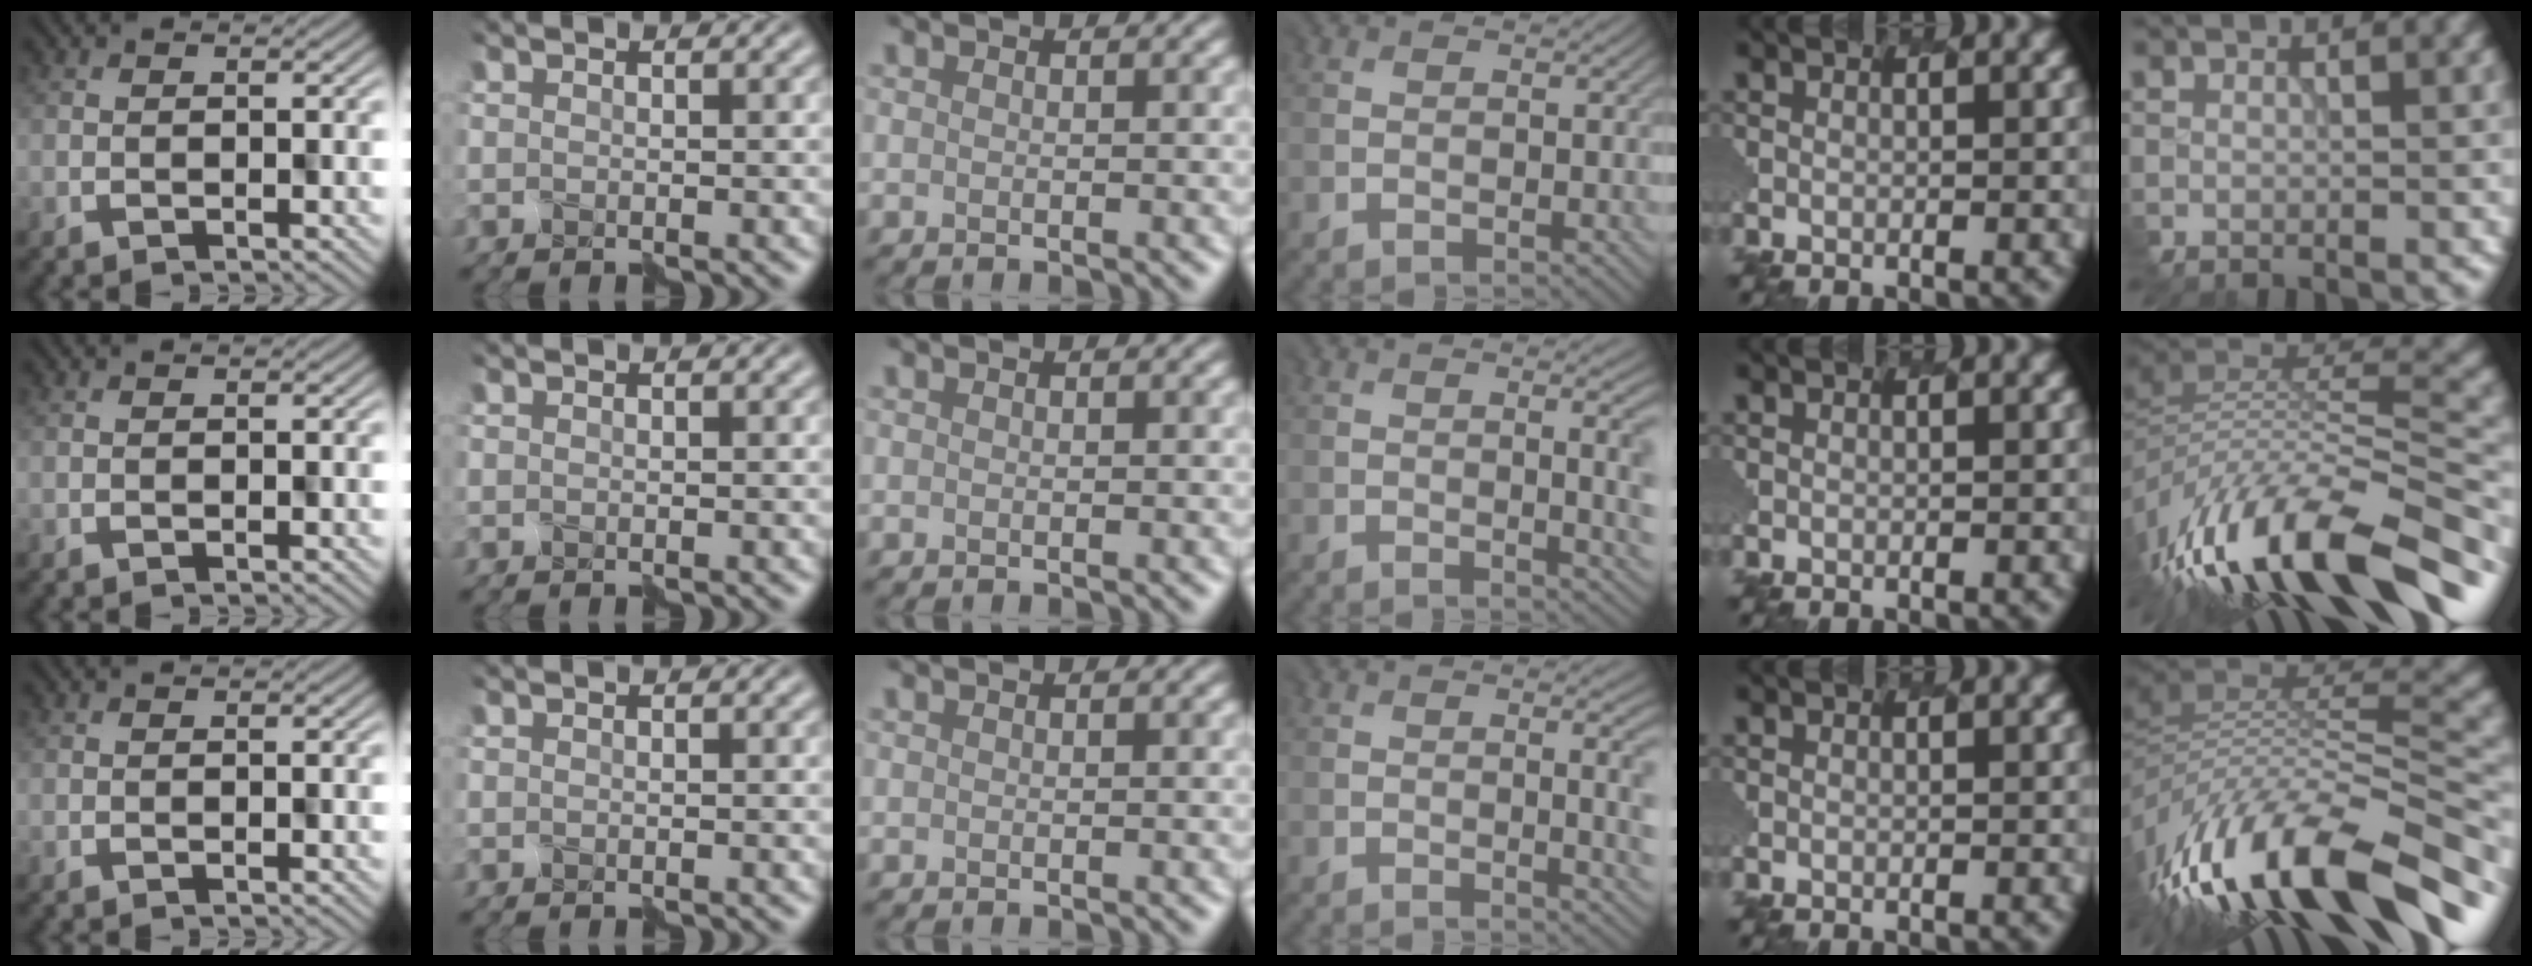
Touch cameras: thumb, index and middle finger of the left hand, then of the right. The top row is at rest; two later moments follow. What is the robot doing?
{"motion": "disassemble", "object": "hinged jar"}